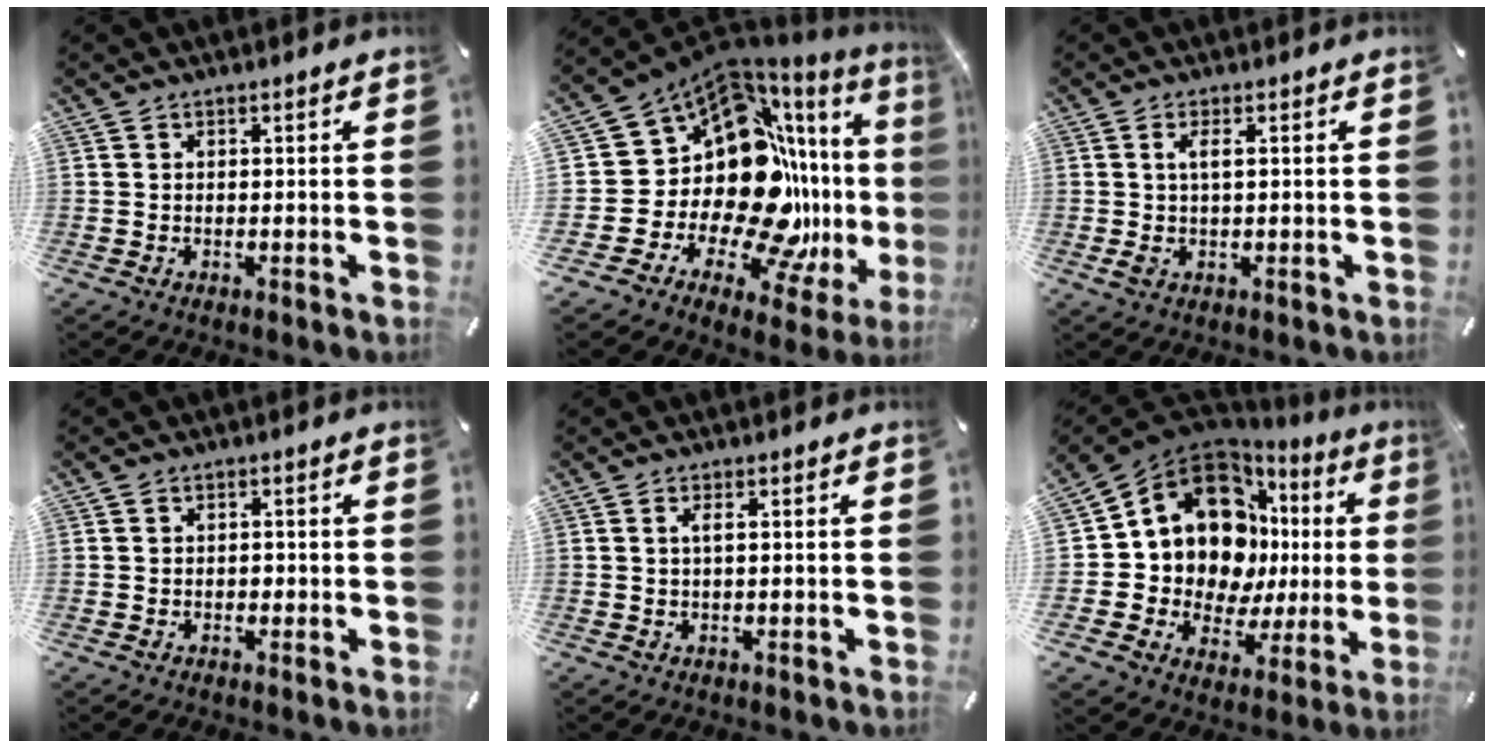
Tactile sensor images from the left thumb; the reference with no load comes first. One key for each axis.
{"total": 25.1, "fx": -0.6, "fy": 16.0, "fz": 19.3, "tx": -0.302, "ty": -0.094, "tz": 0.032}
{"total": 3.3, "fx": 0.6, "fy": 1.0, "fz": 3.1, "tx": -0.061, "ty": -0.004, "tz": 0.005}
{"total": 1.2, "fx": -0.2, "fy": 1.0, "fz": 0.6, "tx": -0.011, "ty": 0.004, "tz": -0.004}
{"total": 1.8, "fx": 0.3, "fy": 0.2, "fz": 1.7, "tx": -0.035, "ty": -0.001, "tz": 0.004}
{"total": 16.8, "fx": 5.7, "fy": 12.3, "fz": 9.9, "tx": -0.184, "ty": -0.061, "tz": 0.103}